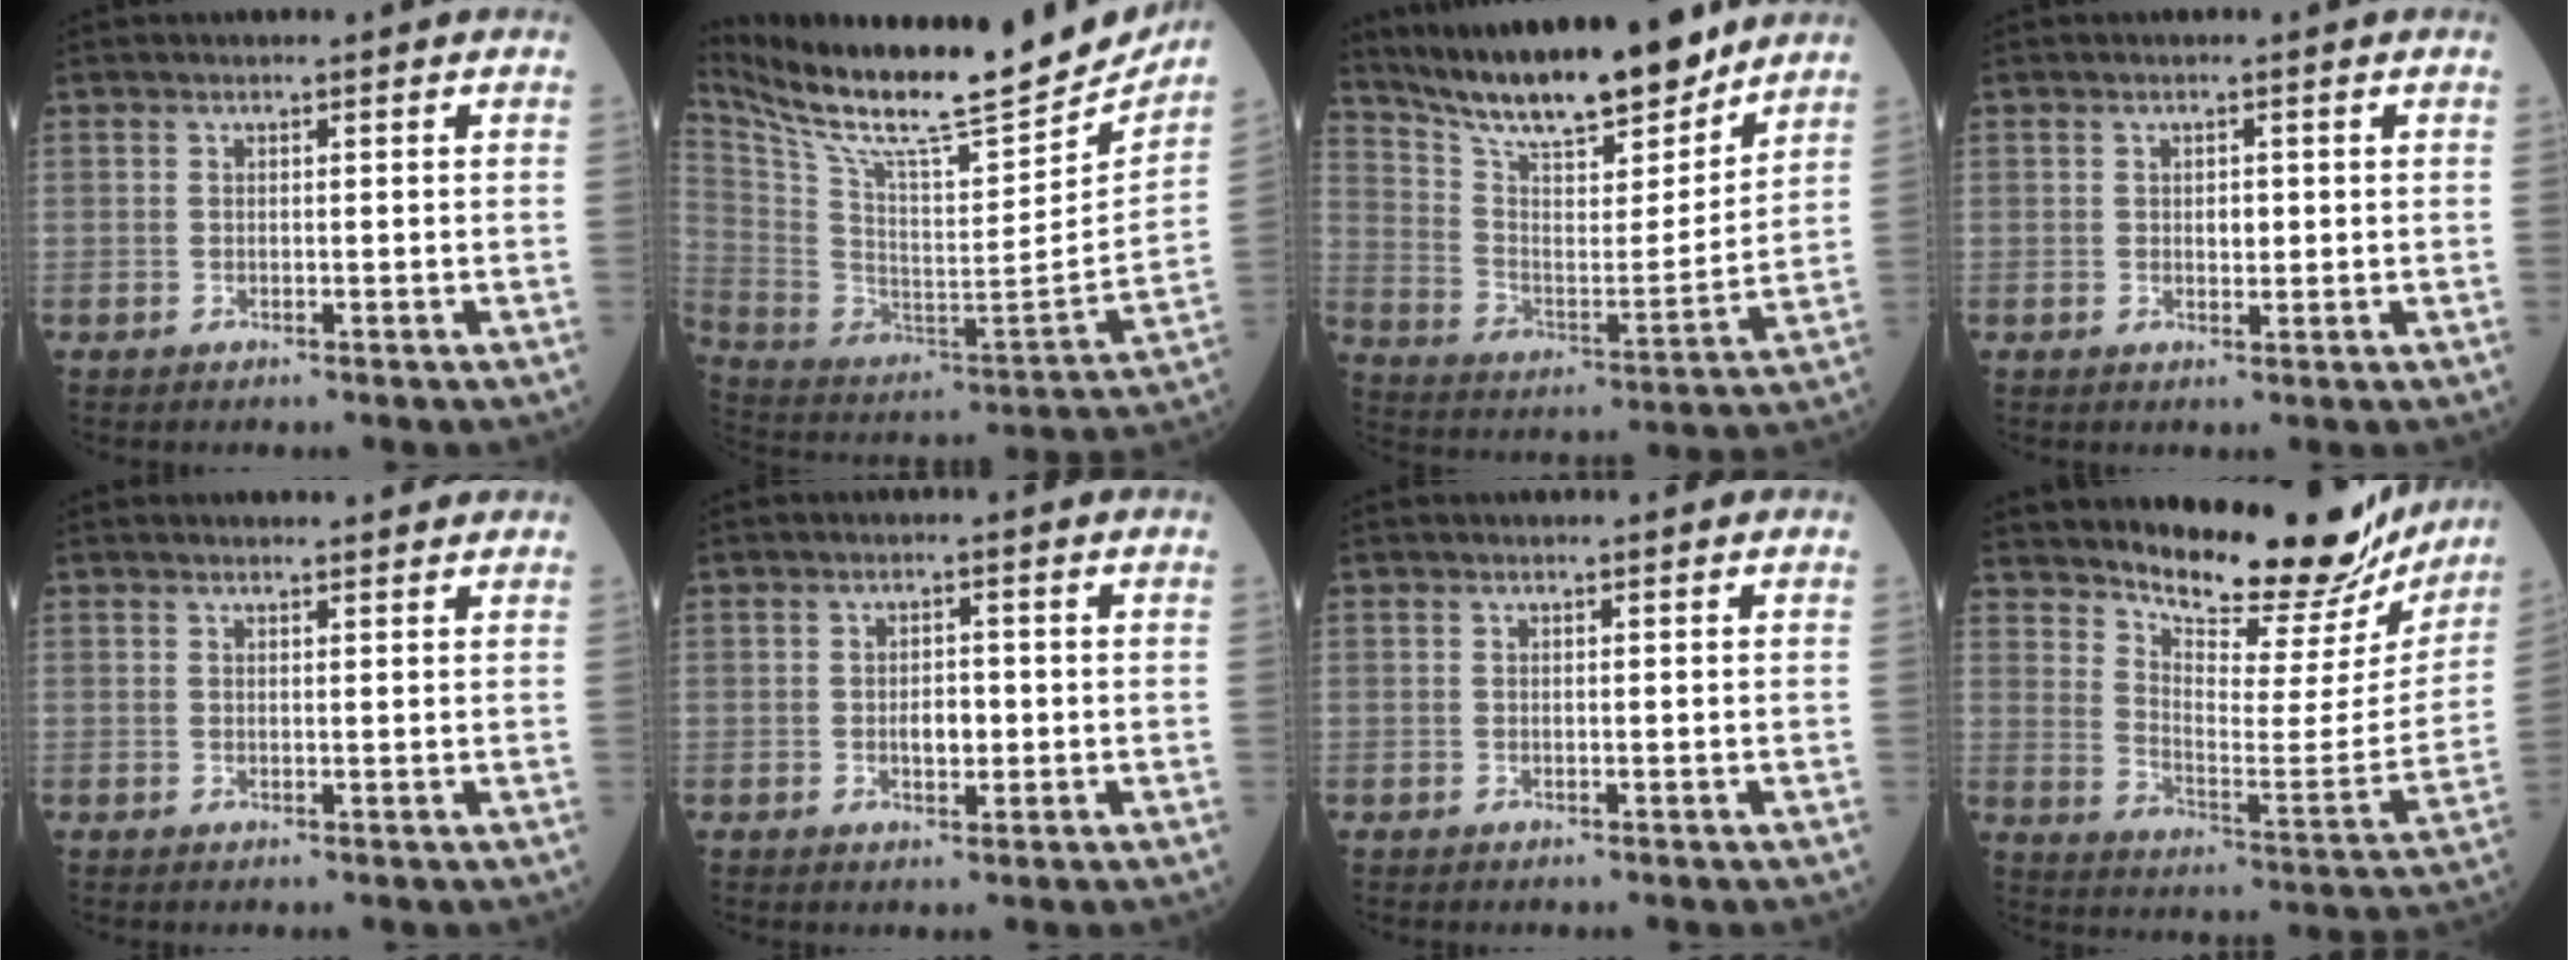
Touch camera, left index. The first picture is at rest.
{"total": 27.1, "force": [24.0, 4.2, 11.9], "torque": [-0.233, -0.057, 0.369]}
{"total": 19.0, "force": [16.5, 3.0, 8.9], "torque": [-0.156, -0.010, 0.279]}
{"total": 1.6, "force": [0.2, 0.9, 1.3], "torque": [-0.021, 0.000, 0.005]}
{"total": 3.2, "force": [3.1, 0.4, 0.6], "torque": [-0.014, 0.007, 0.035]}
{"total": 2.7, "force": [-0.3, 1.4, 2.2], "torque": [-0.038, 0.002, -0.003]}
{"total": 0.0}
{"total": 20.8, "force": [19.2, 4.4, 6.7], "torque": [-0.097, -0.071, 0.256]}